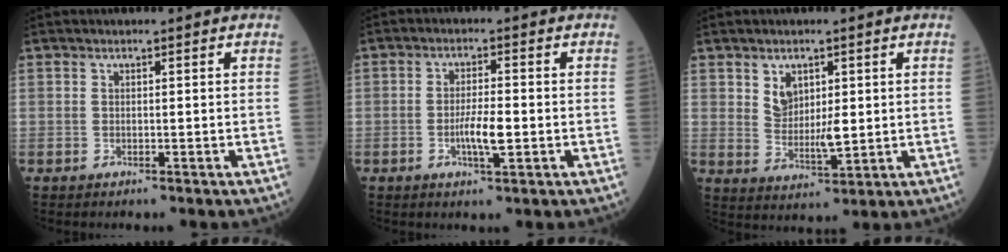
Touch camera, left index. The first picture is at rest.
{"total": 4.3, "force": [-1.0, 0.7, 4.2], "torque": [-0.081, -0.003, -0.017]}
{"total": 5.1, "force": [1.9, 2.7, 3.9], "torque": [-0.082, 0.003, 0.045]}